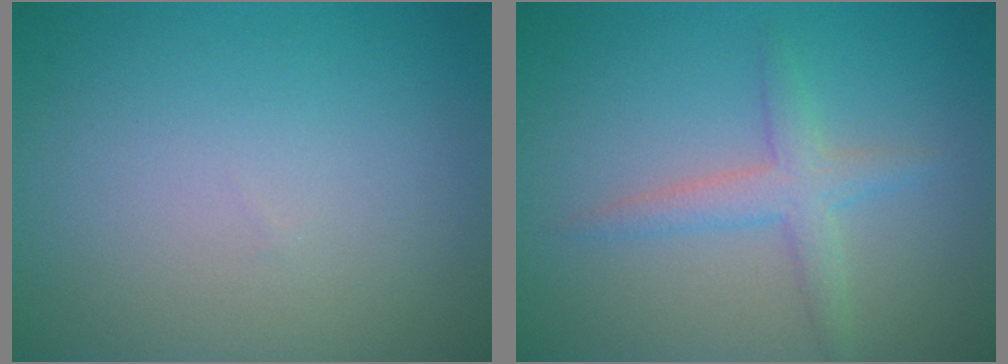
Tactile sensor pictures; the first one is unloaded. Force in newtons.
{"total": 2.5, "press": 2.5, "slide": 0.2}